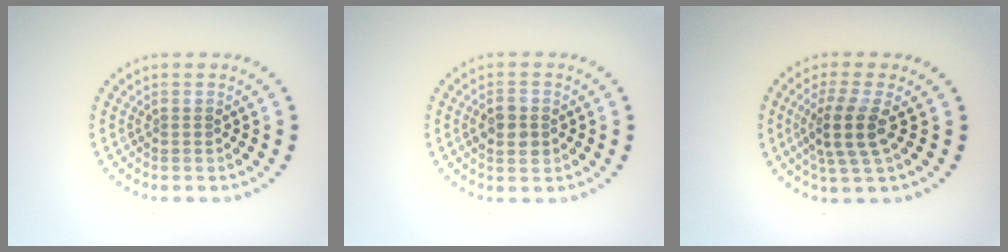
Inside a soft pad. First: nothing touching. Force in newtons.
{"total": 2.8, "press": 2.8, "slide": 0.1}
{"total": 3.5, "press": 2.7, "slide": 2.2}